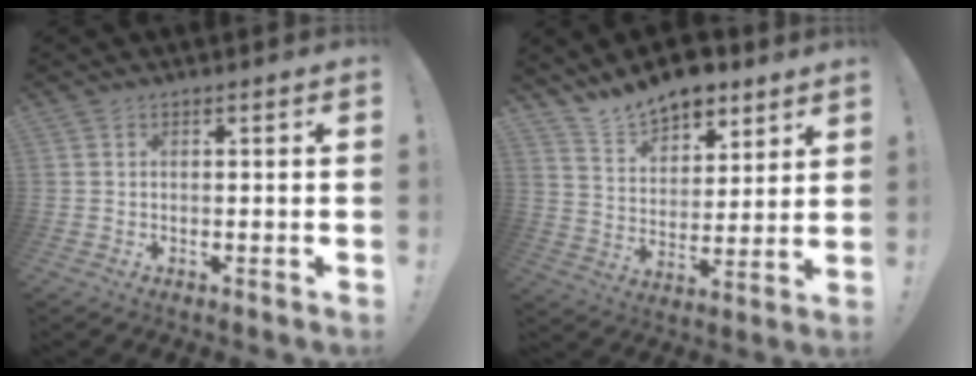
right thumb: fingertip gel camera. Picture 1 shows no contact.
{"total": 11.7, "force": [10.0, 4.9, 3.4], "torque": [-0.076, -0.072, 0.189]}